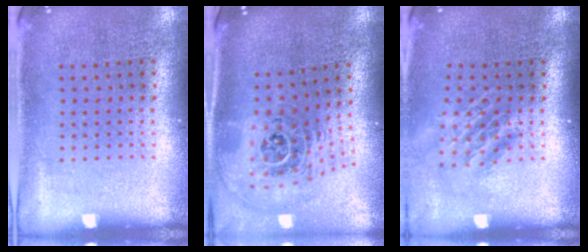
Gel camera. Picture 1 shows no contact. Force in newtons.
{"total": 2.0, "press": 1.5, "slide": 1.3}
{"total": 1.5, "press": 1.1, "slide": 1.1}